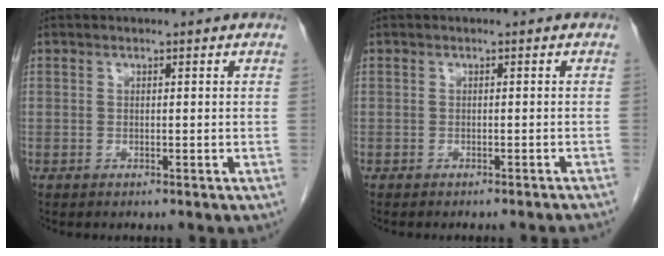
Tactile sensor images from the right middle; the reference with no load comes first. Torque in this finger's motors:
{"motor_torque": [0.04, -0.03, -0.02, 0.00]}